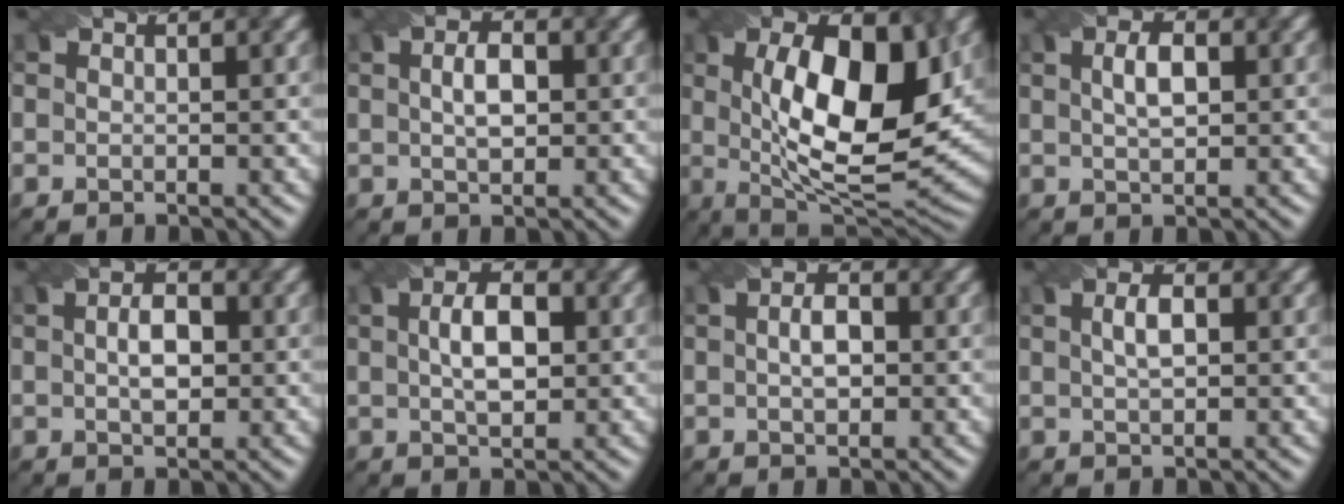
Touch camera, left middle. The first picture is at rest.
{"total": 2.7, "force": [0.2, 1.4, 2.3], "torque": [-0.051, 0.006, 0.007]}
{"total": 13.1, "force": [1.8, 5.4, 11.8], "torque": [-0.181, 0.000, 0.031]}
{"total": 2.7, "force": [0.6, 1.2, 2.3], "torque": [-0.049, 0.006, 0.014]}
{"total": 3.0, "force": [0.0, 1.6, 2.5], "torque": [-0.052, 0.005, 0.001]}
{"total": 4.3, "force": [0.6, 2.1, 3.8], "torque": [-0.071, 0.006, 0.010]}
{"total": 2.3, "force": [0.0, 1.3, 2.0], "torque": [-0.040, 0.006, 0.000]}
{"total": 2.1, "force": [0.4, 0.9, 1.9], "torque": [-0.038, 0.005, 0.009]}